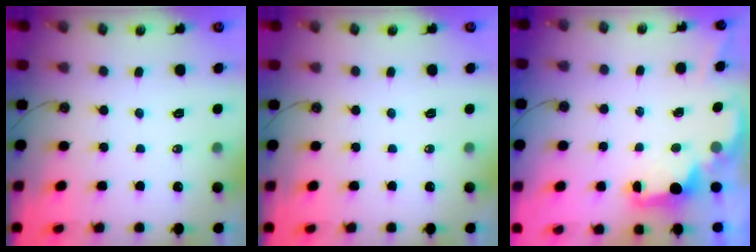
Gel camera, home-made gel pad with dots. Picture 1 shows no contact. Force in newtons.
{"total": 0.0}
{"total": 1.8, "press": 1.7, "slide": 0.7}